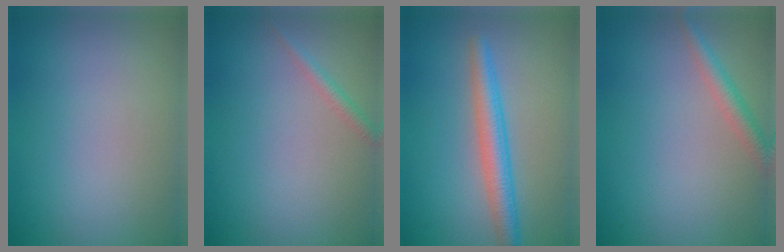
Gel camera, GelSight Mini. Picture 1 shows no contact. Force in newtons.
{"total": 1.2, "press": 1.2, "slide": 0.0}
{"total": 3.7, "press": 3.7, "slide": 0.1}
{"total": 2.2, "press": 2.2, "slide": 0.0}